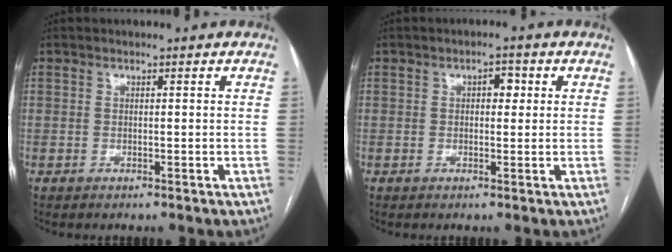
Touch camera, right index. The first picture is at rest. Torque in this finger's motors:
{"motor_torque": [0.02, -0.01, 0.02, 0.02]}